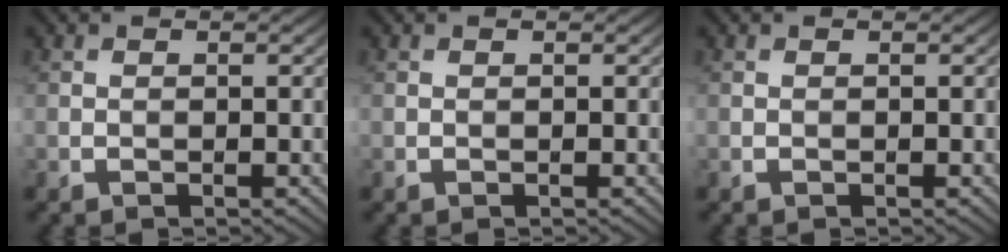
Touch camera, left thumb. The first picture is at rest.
{"total": 0.0}
{"total": 0.0}